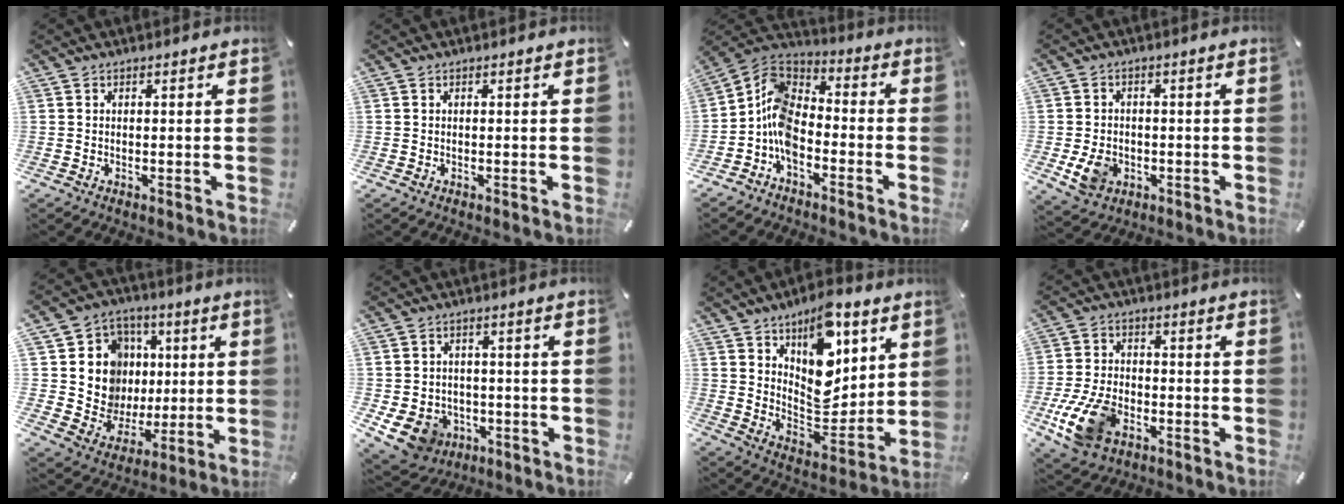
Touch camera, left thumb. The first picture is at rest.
{"total": 0.0}
{"total": 10.7, "force": [-5.9, 6.7, 6.0], "torque": [-0.141, 0.022, -0.119]}
{"total": 6.8, "force": [-1.6, 5.6, 3.4], "torque": [-0.067, 0.001, -0.029]}
{"total": 14.5, "force": [2.7, 13.6, 4.3], "torque": [-0.067, -0.016, 0.071]}
{"total": 8.9, "force": [-3.8, 7.4, 3.3], "torque": [-0.086, 0.020, -0.068]}
{"total": 15.5, "force": [8.5, 9.1, 9.3], "torque": [-0.123, -0.057, 0.152]}
{"total": 12.7, "force": [-5.2, 8.1, 8.2], "torque": [-0.176, 0.019, -0.091]}